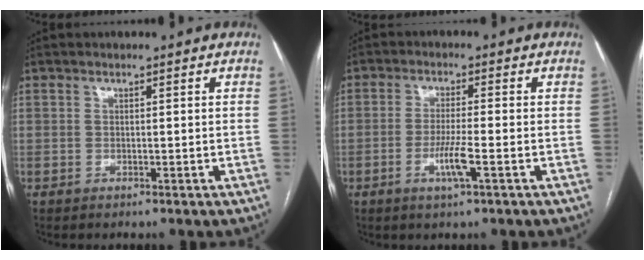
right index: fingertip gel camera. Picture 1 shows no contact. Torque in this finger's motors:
{"motor_torque": [1.16, -0.04, 0.59, 0.14]}